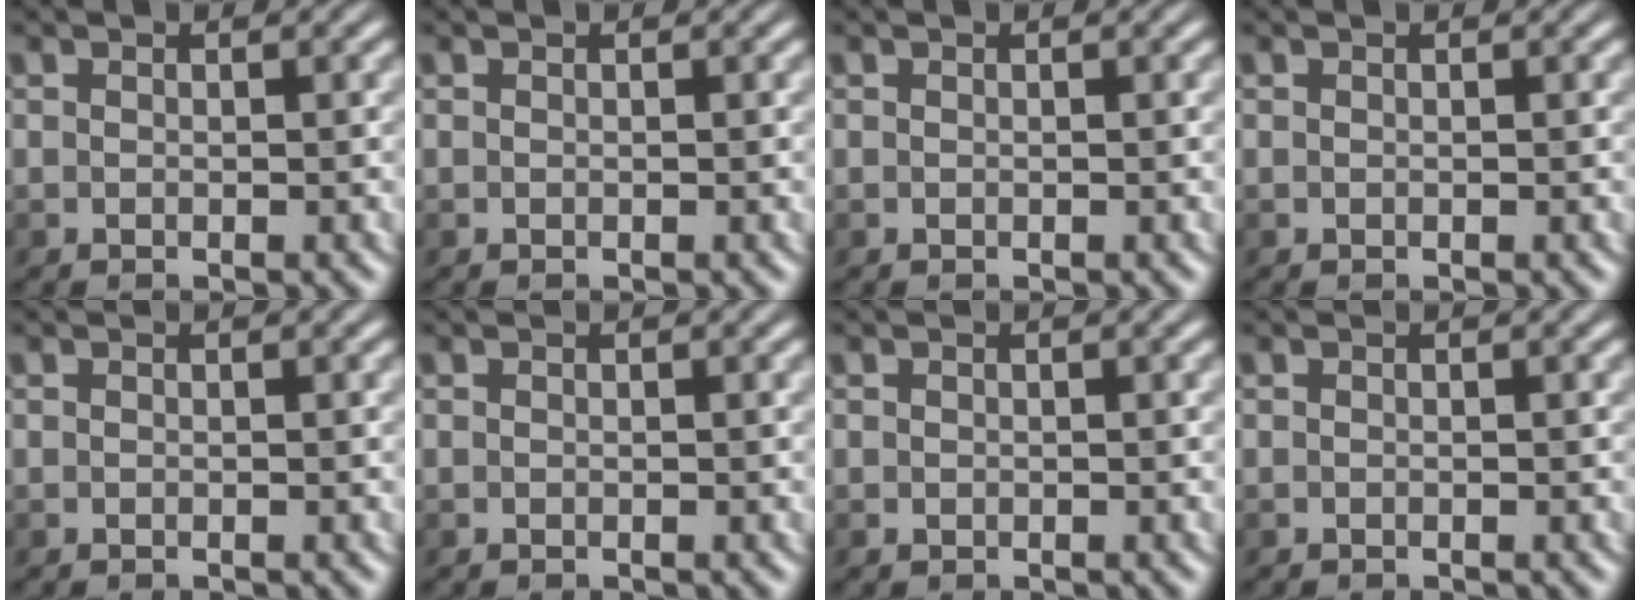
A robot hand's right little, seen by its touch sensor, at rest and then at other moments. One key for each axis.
{"total": 0.0}
{"total": 0.0}
{"total": 0.0}
{"total": 0.0}
{"total": 0.0}
{"total": 0.0}
{"total": 0.0}